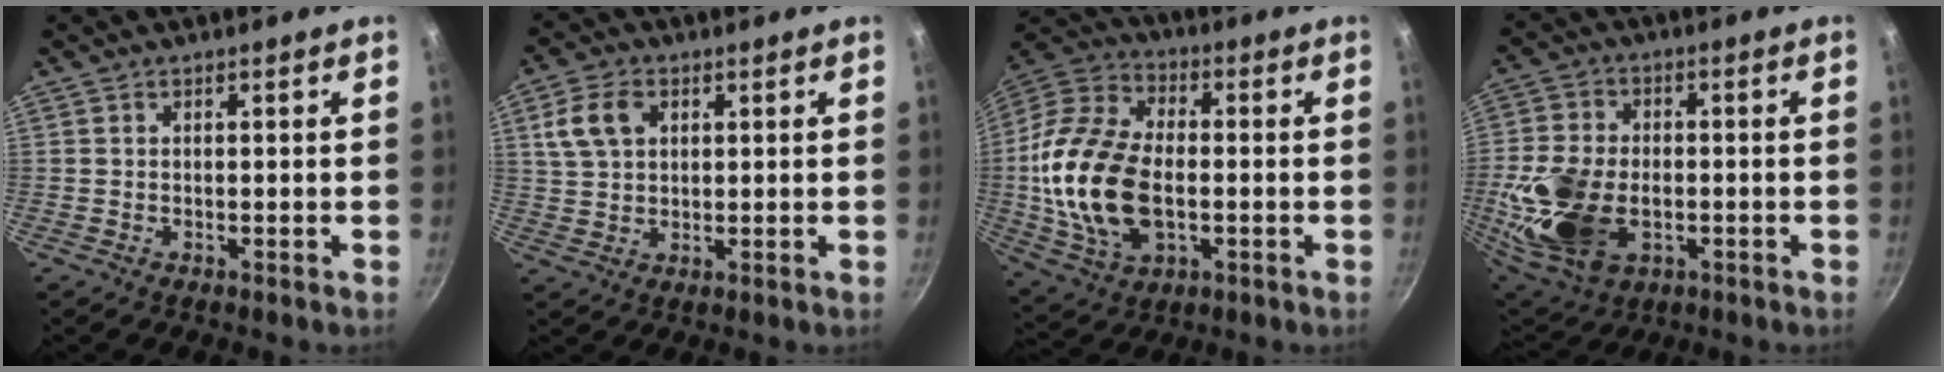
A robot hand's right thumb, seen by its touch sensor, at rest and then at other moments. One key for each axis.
{"total": 7.6, "fx": 2.6, "fy": 5.3, "fz": 4.7, "tx": -0.080, "ty": 0.005, "tz": 0.049}
{"total": 21.1, "fx": -1.8, "fy": 13.2, "fz": 16.4, "tx": -0.317, "ty": 0.021, "tz": -0.035}
{"total": 17.3, "fx": -3.0, "fy": 11.4, "fz": 12.7, "tx": -0.256, "ty": 0.007, "tz": -0.046}